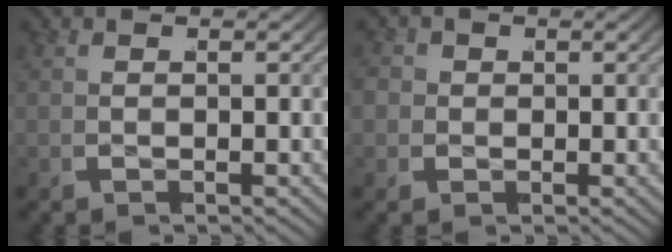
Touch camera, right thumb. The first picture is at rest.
{"total": 3.2, "force": [0.1, 2.9, 1.2], "torque": [-0.031, -0.010, 0.000]}